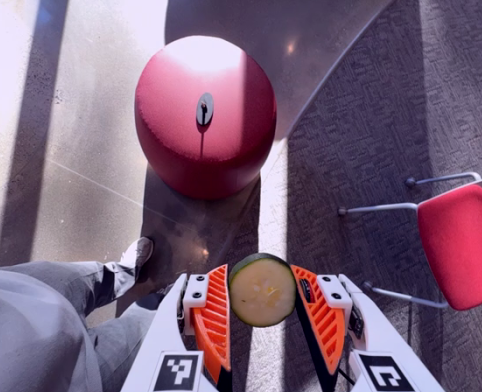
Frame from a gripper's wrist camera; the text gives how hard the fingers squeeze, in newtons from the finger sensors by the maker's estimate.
{"total": 9.3, "left": 9.1, "right": 9.5}